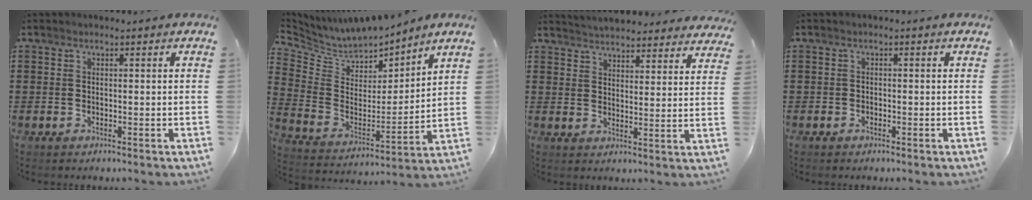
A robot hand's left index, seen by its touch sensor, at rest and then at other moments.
{"total": 6.8, "force": [6.5, 2.0, 0.4], "torque": [-0.051, -0.048, 0.113]}
{"total": 4.2, "force": [4.2, 0.1, 0.2], "torque": [-0.022, -0.021, 0.075]}
{"total": 0.8, "force": [-0.6, 0.5, 0.1], "torque": [-0.005, 0.001, -0.013]}